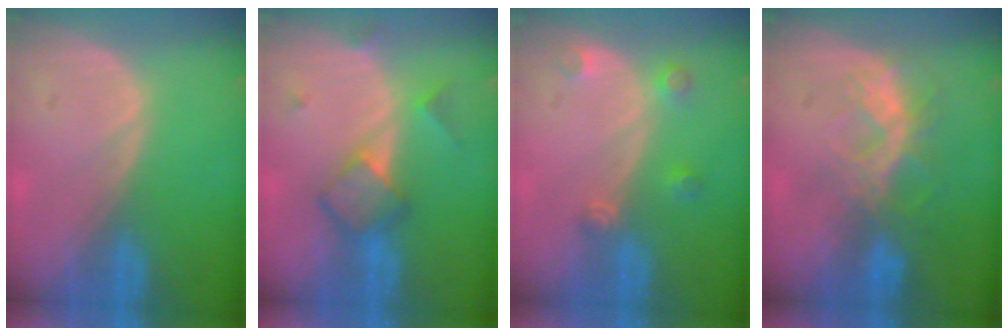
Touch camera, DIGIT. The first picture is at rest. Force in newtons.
{"total": 5.1, "press": 5.1, "slide": 0.6}
{"total": 2.6, "press": 2.6, "slide": 0.2}
{"total": 6.6, "press": 6.0, "slide": 2.7}